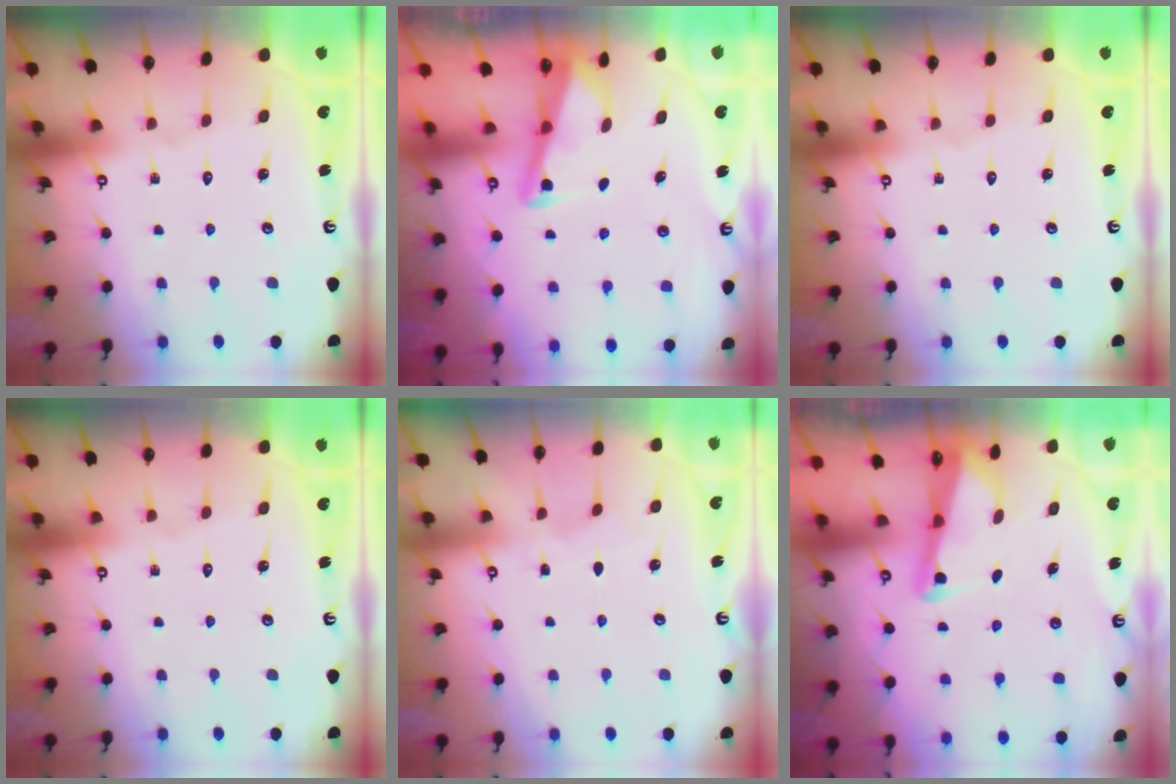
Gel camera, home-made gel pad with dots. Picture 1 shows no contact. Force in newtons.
{"total": 2.8, "press": 2.7, "slide": 0.4}
{"total": 0.0}
{"total": 0.0}
{"total": 2.7, "press": 2.6, "slide": 0.4}
{"total": 2.4, "press": 2.4, "slide": 0.2}